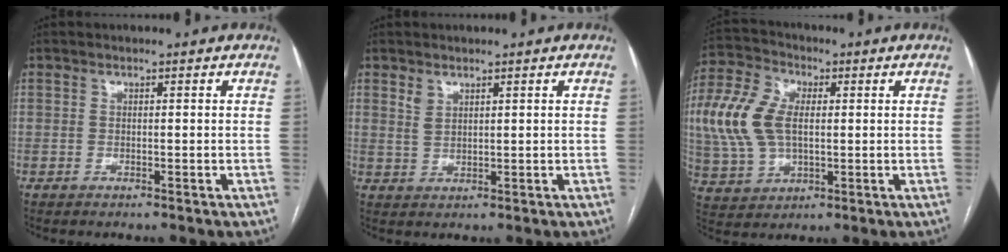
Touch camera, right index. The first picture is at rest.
{"total": 2.0, "force": [1.5, 0.9, 0.9], "torque": [-0.019, 0.000, 0.037]}
{"total": 12.4, "force": [1.1, 7.3, 9.9], "torque": [-0.243, 0.024, 0.028]}